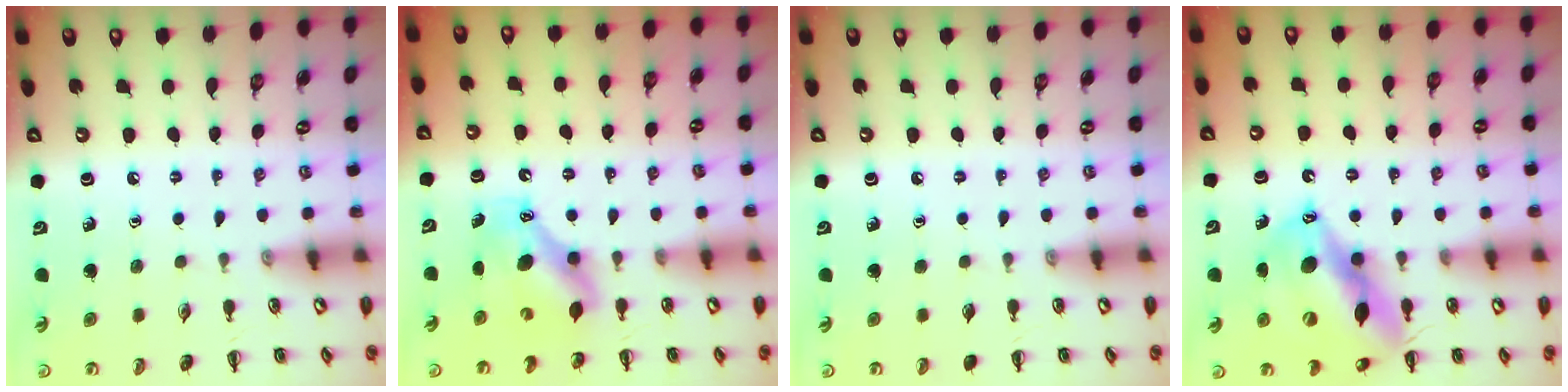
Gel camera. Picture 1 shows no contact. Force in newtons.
{"total": 8.4, "press": 8.3, "slide": 1.4}
{"total": 0.0}
{"total": 16.1, "press": 15.4, "slide": 4.7}